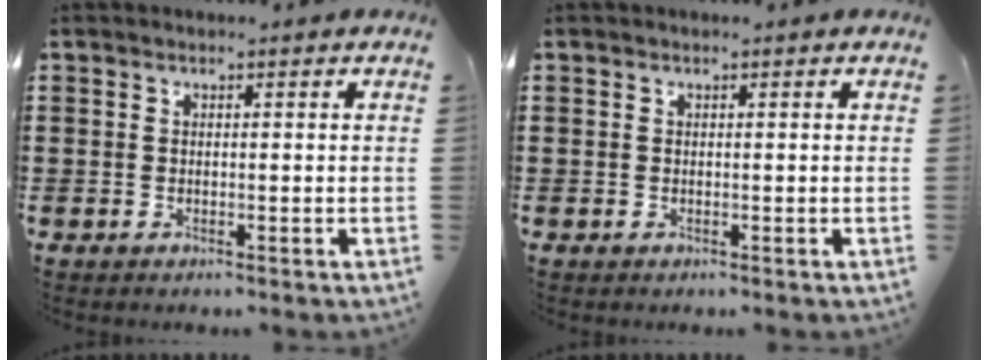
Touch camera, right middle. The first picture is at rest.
{"total": 0.0}